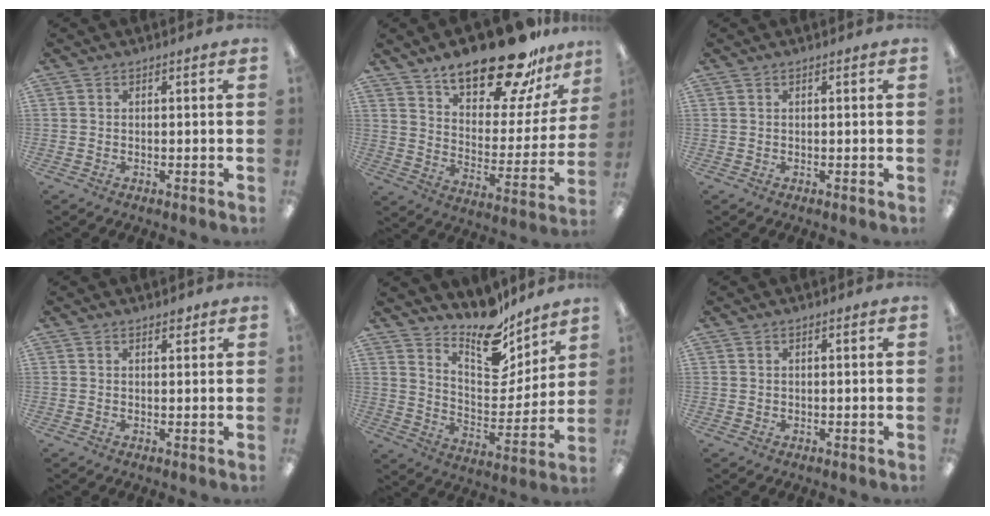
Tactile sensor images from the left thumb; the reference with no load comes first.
{"total": 21.9, "force": [17.4, 7.1, 11.3], "torque": [-0.171, -0.119, 0.291]}
{"total": 0.0}
{"total": 1.6, "force": [1.3, 0.6, 0.7], "torque": [0.002, -0.007, 0.020]}
{"total": 14.7, "force": [12.6, 5.6, 5.2], "torque": [-0.083, -0.111, 0.223]}
{"total": 0.5, "force": [0.4, 0.3, 0.1], "torque": [-0.003, 0.002, 0.007]}